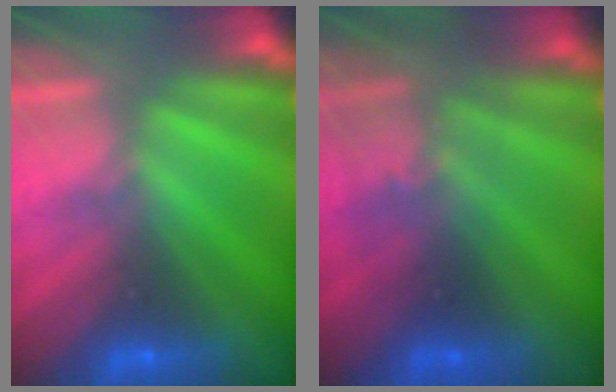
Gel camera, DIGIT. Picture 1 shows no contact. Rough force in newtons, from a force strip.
{"total": 2.9}